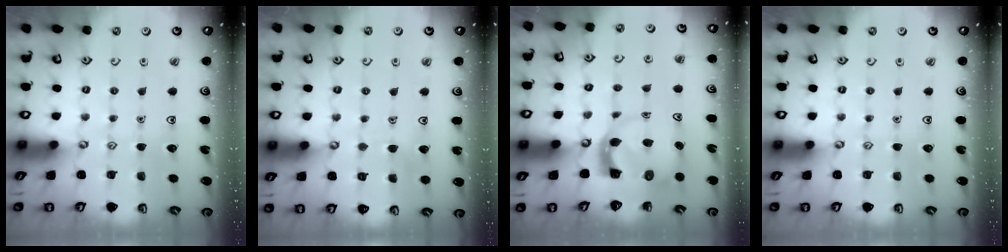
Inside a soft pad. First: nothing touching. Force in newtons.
{"total": 2.4, "press": 2.4, "slide": 0.2}
{"total": 5.6, "press": 5.6, "slide": 0.8}
{"total": 0.0}